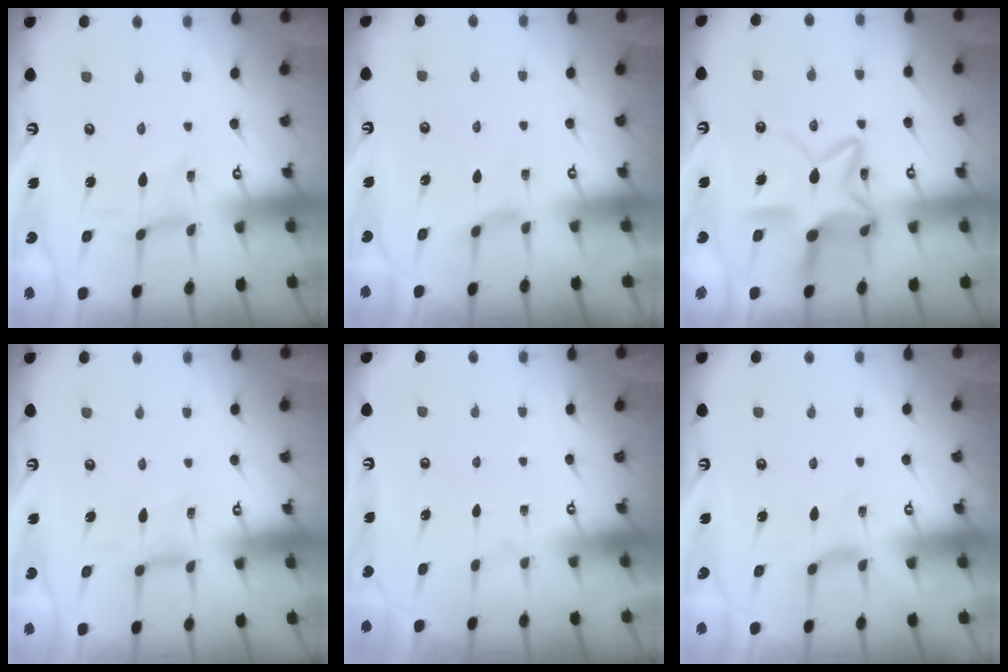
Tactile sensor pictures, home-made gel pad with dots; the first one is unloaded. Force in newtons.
{"total": 0.7, "press": 0.6, "slide": 0.3}
{"total": 15.4, "press": 15.3, "slide": 1.4}
{"total": 0.8, "press": 0.7, "slide": 0.2}
{"total": 0.0}
{"total": 2.6, "press": 2.6, "slide": 0.4}